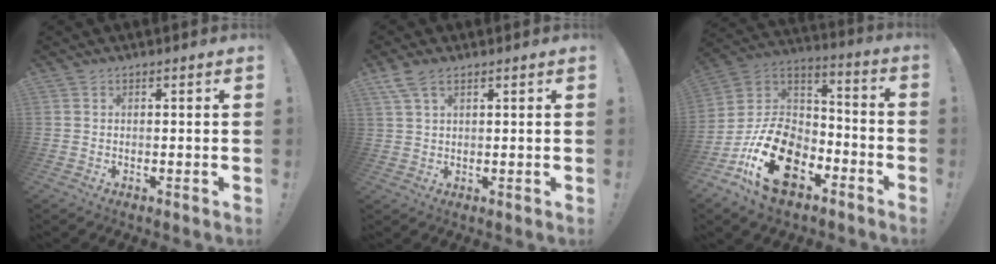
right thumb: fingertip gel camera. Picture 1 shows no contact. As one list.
[{"total": 5.5, "force": [3.5, 2.5, 3.4], "torque": [-0.064, -0.008, 0.068]}, {"total": 23.6, "force": [-10.6, 15.1, 14.7], "torque": [-0.269, 0.067, -0.167]}]